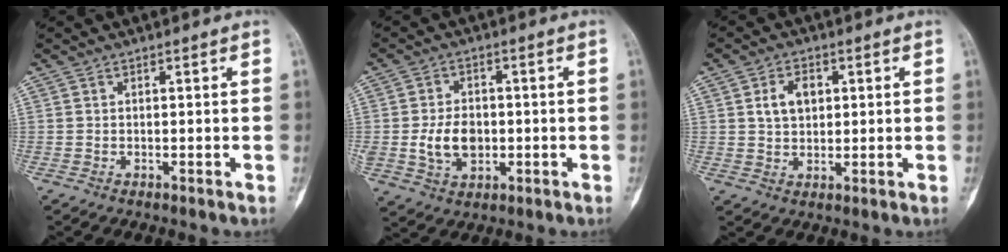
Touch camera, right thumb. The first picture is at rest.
{"total": 8.1, "force": [-0.7, 5.8, 5.6], "torque": [-0.085, -0.001, -0.007]}
{"total": 5.7, "force": [1.5, 4.0, 3.8], "torque": [-0.052, 0.000, 0.027]}